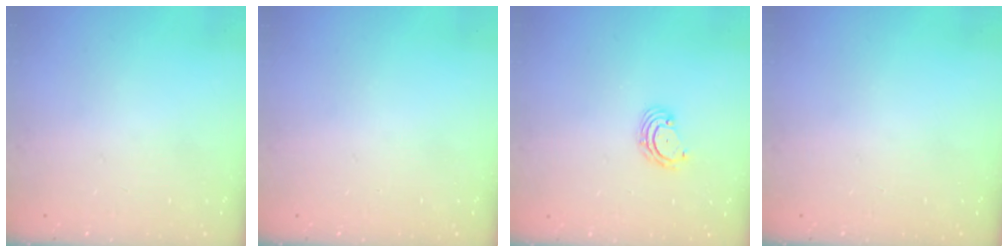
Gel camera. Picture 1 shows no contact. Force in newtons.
{"total": 0.0}
{"total": 2.8, "press": 2.8, "slide": 0.3}
{"total": 0.0}